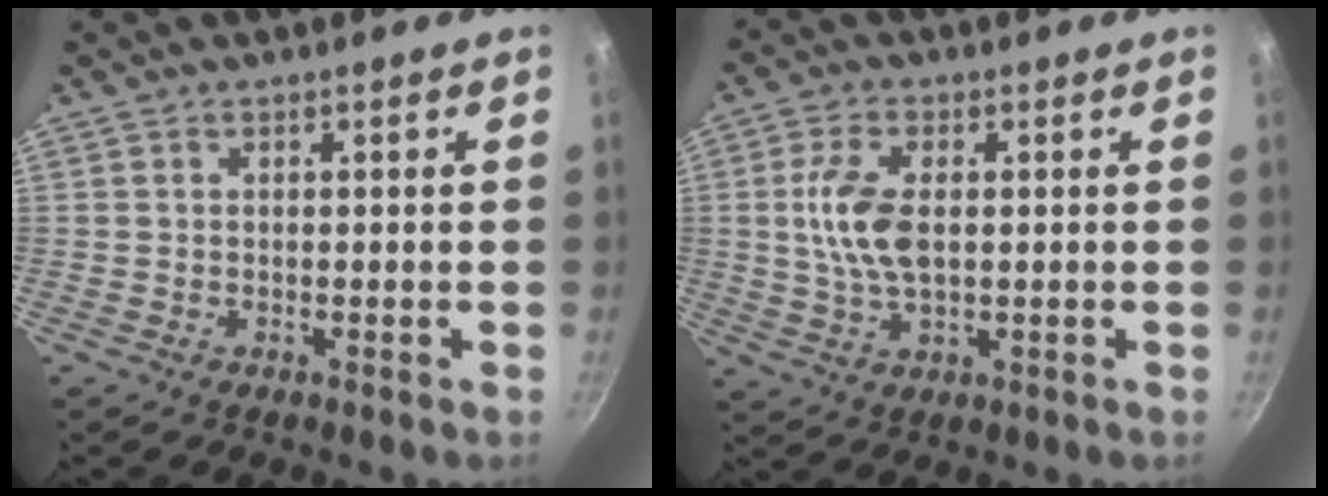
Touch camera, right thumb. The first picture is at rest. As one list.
[{"total": 9.3, "force": [0.9, 4.7, 7.9], "torque": [-0.168, -0.001, 0.019]}]